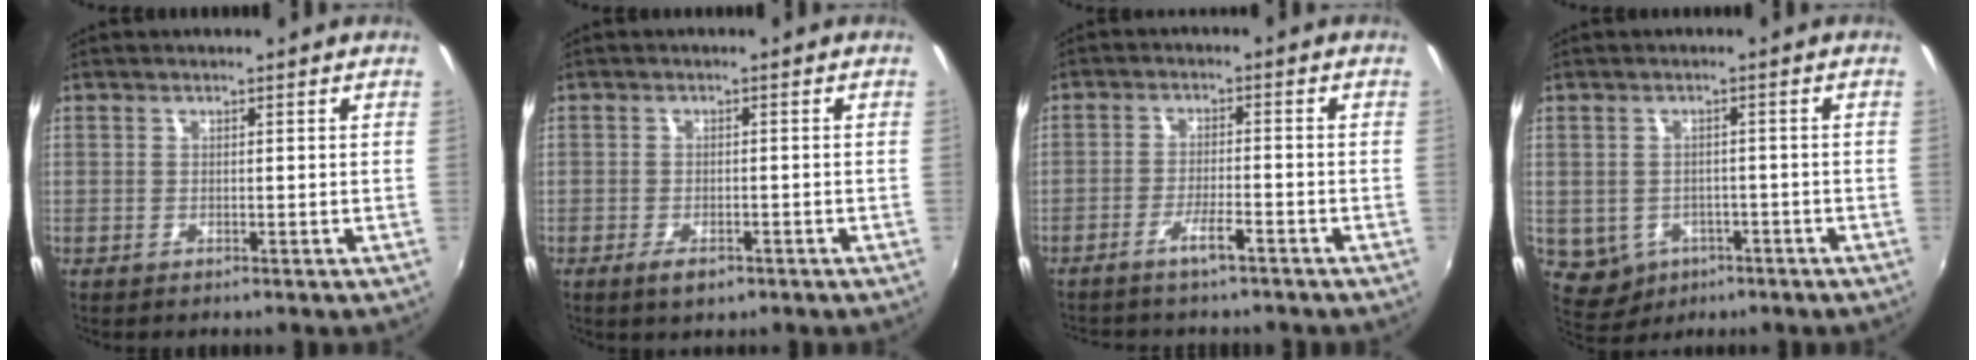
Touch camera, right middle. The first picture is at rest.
{"total": 3.3, "force": [-1.9, 1.5, 2.1], "torque": [-0.050, -0.008, -0.033]}
{"total": 3.7, "force": [-3.0, 0.4, 2.2], "torque": [-0.058, 0.004, -0.054]}
{"total": 6.7, "force": [-2.6, 5.7, 2.4], "torque": [-0.068, -0.006, -0.019]}